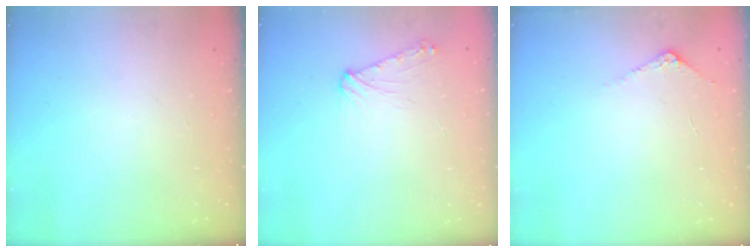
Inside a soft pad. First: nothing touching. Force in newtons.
{"total": 6.7, "press": 6.6, "slide": 1.1}
{"total": 6.0, "press": 5.9, "slide": 0.7}